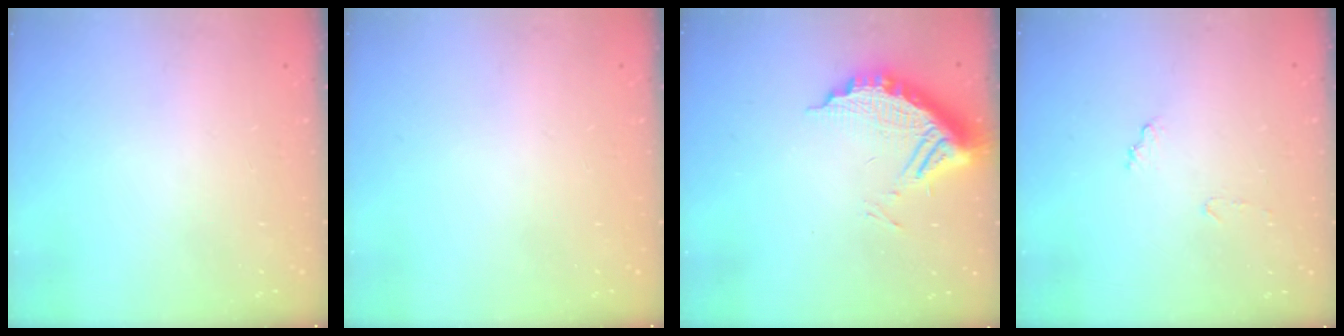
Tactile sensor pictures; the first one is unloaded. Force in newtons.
{"total": 0.0}
{"total": 11.0, "press": 11.0, "slide": 1.0}
{"total": 7.1, "press": 7.1, "slide": 0.5}